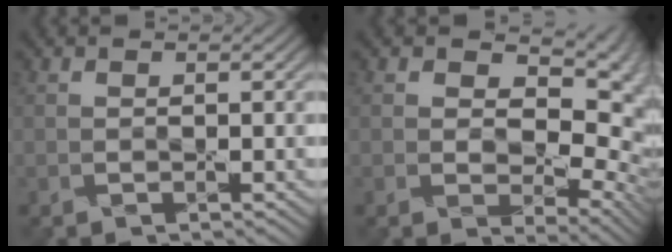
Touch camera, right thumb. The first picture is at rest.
{"total": 13.8, "force": [2.4, 8.3, 10.7], "torque": [-0.143, 0.002, 0.053]}